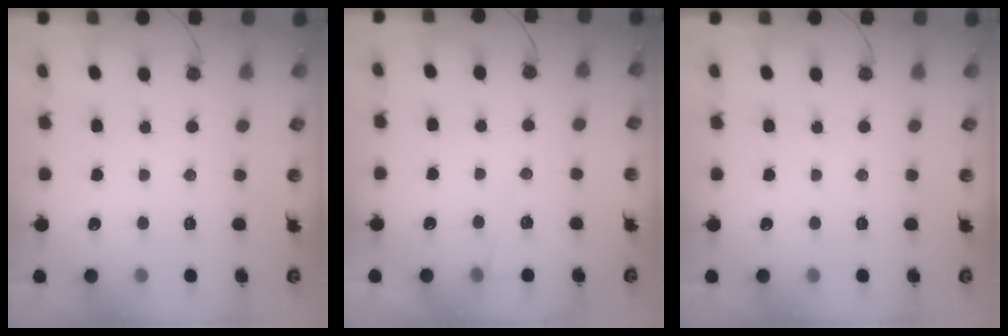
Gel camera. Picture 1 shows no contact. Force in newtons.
{"total": 5.8, "press": 3.7, "slide": 4.5}
{"total": 2.0, "press": 0.4, "slide": 2.0}